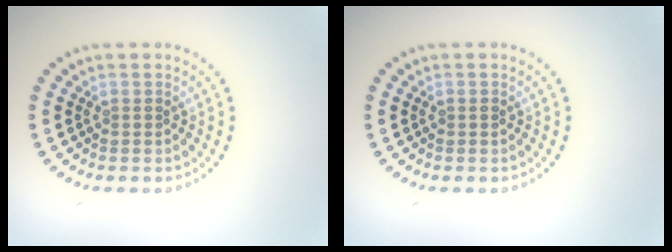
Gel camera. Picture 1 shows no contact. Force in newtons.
{"total": 0.6, "press": 0.6, "slide": 0.0}